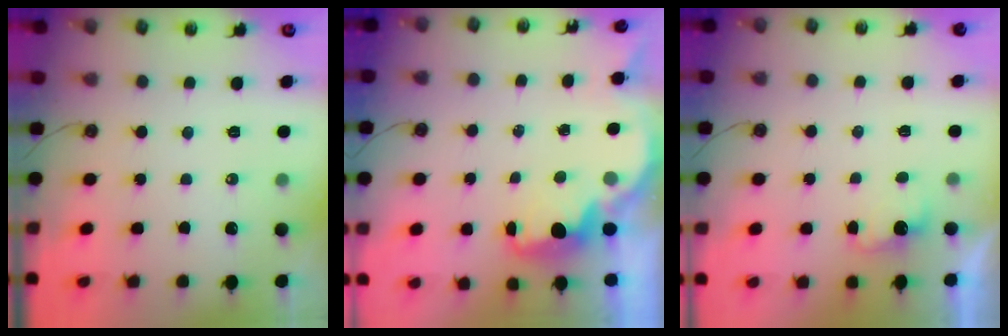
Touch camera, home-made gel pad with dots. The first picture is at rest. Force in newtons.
{"total": 2.1, "press": 2.1, "slide": 0.5}
{"total": 2.4, "press": 2.3, "slide": 0.8}